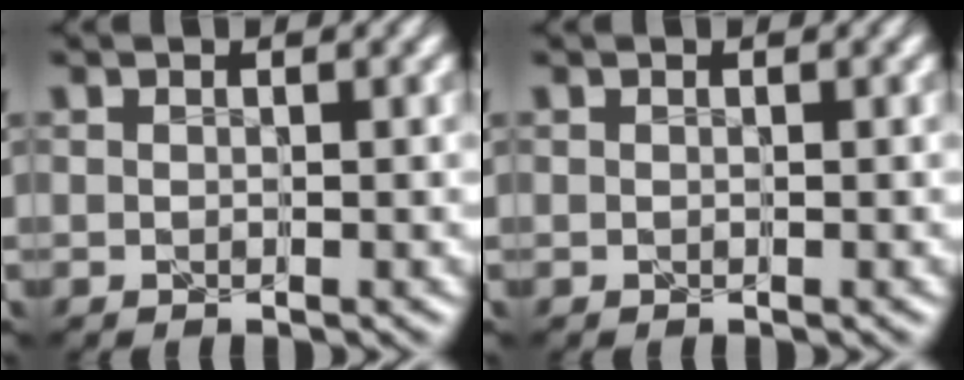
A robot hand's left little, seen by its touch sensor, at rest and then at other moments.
{"total": 0.0}